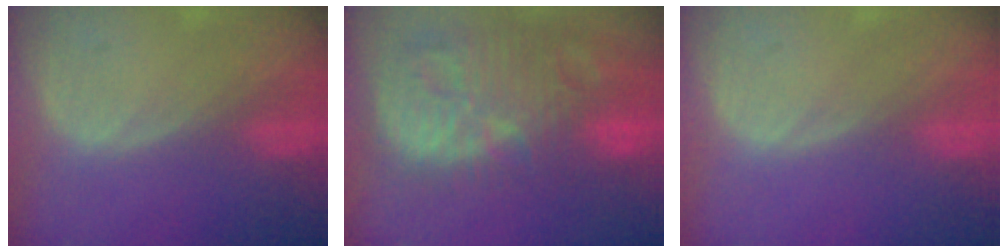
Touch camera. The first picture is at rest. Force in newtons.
{"total": 14.5, "press": 12.5, "slide": 7.3}
{"total": 0.0}